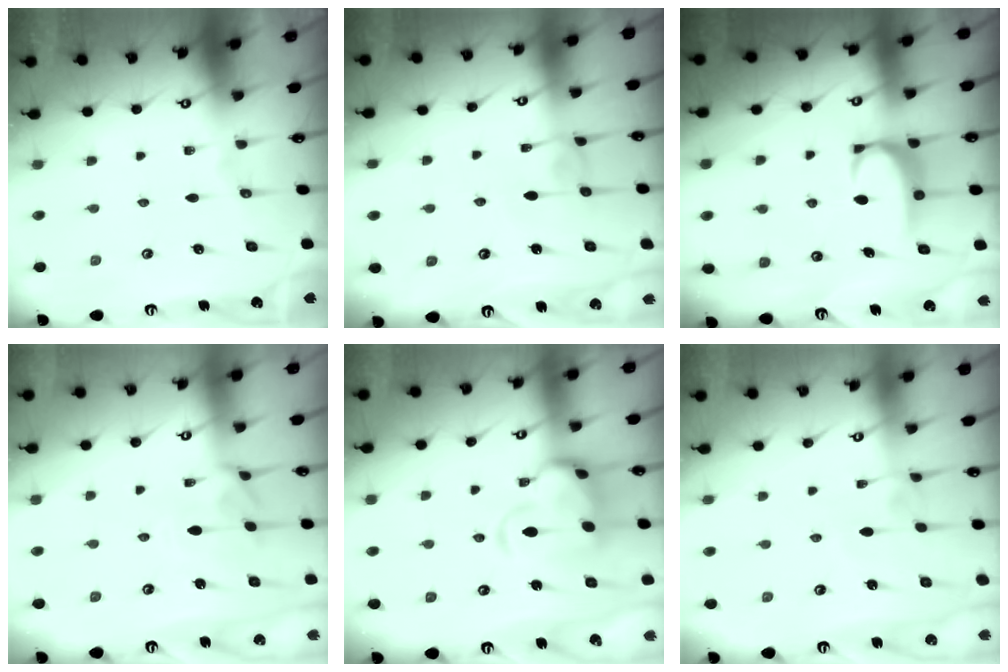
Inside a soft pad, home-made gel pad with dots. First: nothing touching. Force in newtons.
{"total": 1.1, "press": 1.0, "slide": 0.3}
{"total": 2.6, "press": 2.6, "slide": 0.4}
{"total": 0.9, "press": 0.5, "slide": 0.7}
{"total": 7.9, "press": 7.8, "slide": 1.5}
{"total": 4.3, "press": 4.3, "slide": 0.1}